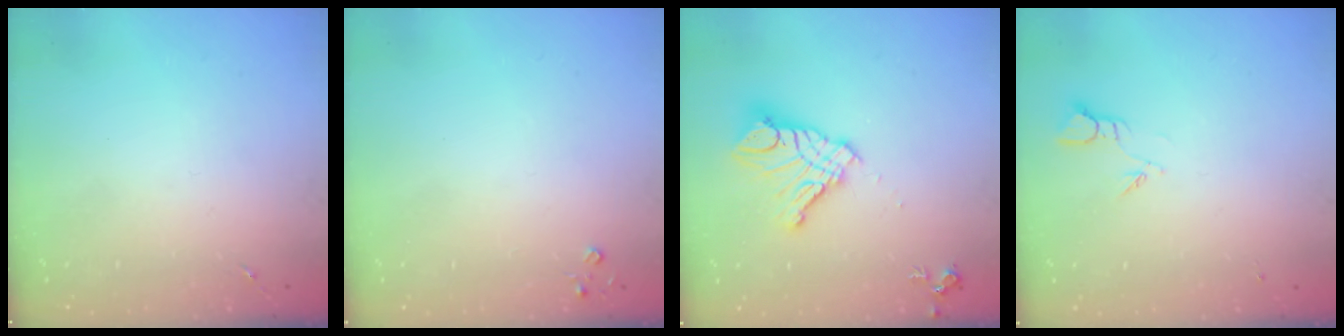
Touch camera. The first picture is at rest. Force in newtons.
{"total": 2.3, "press": 2.3, "slide": 0.3}
{"total": 14.6, "press": 14.5, "slide": 1.3}
{"total": 2.7, "press": 2.7, "slide": 0.3}